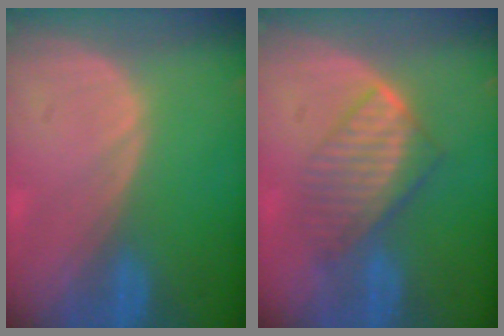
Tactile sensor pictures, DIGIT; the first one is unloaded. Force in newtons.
{"total": 6.6, "press": 6.4, "slide": 1.8}